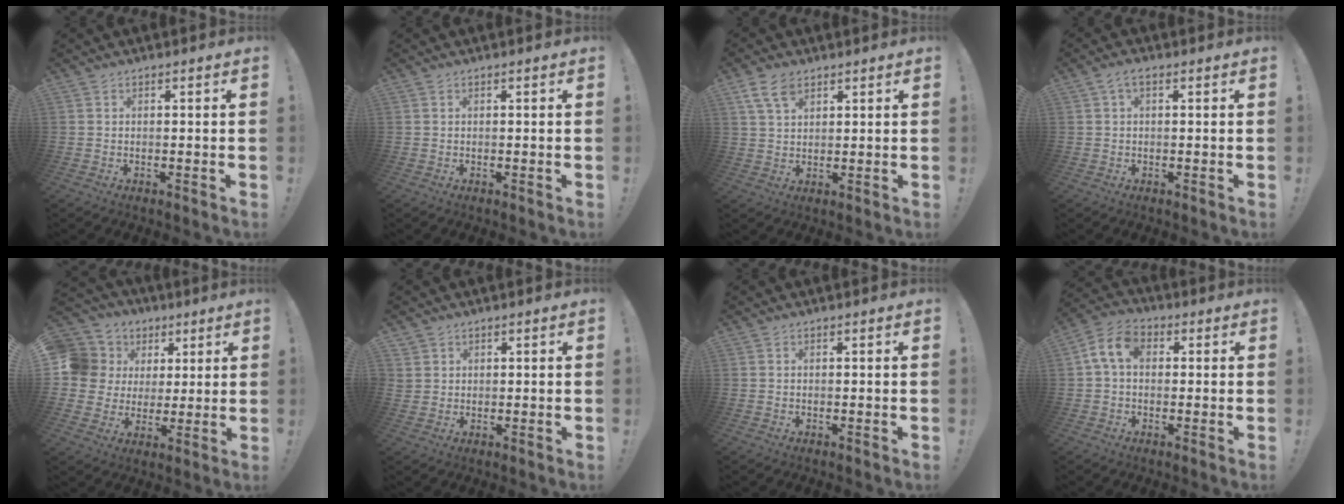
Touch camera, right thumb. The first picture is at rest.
{"total": 0.0}
{"total": 7.0, "force": [4.1, 4.0, 4.0], "torque": [-0.076, -0.007, 0.081]}
{"total": 2.7, "force": [0.7, 1.3, 2.3], "torque": [-0.037, 0.003, 0.011]}
{"total": 12.2, "force": [3.8, 11.0, 3.8], "torque": [-0.072, -0.013, 0.094]}
{"total": 1.9, "force": [1.2, 1.5, 0.2], "torque": [-0.001, -0.007, 0.022]}
{"total": 0.0}
{"total": 8.7, "force": [1.5, 5.9, 6.2], "torque": [-0.128, 0.012, 0.033]}